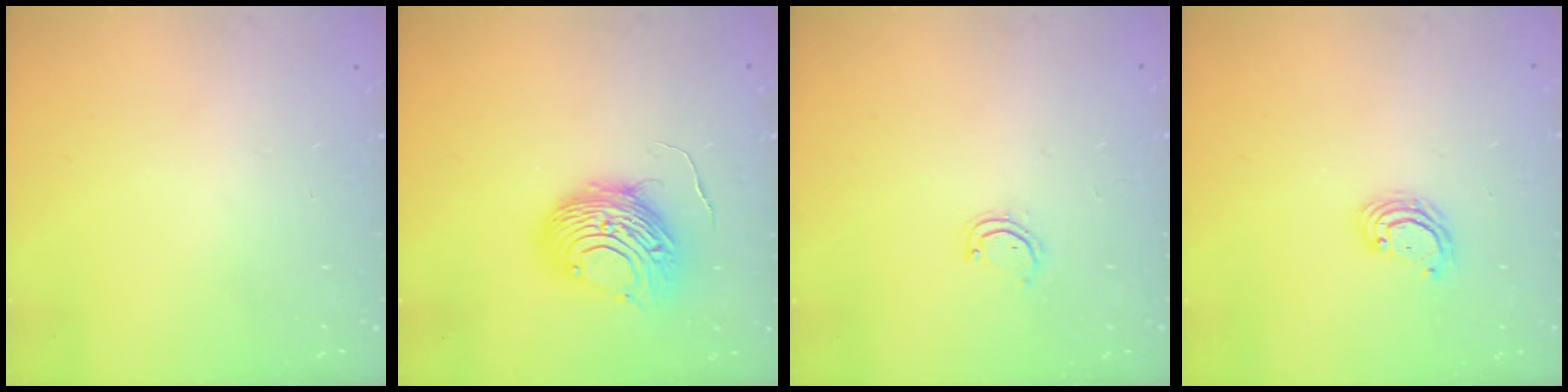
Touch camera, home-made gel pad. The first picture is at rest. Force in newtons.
{"total": 11.0, "press": 11.0, "slide": 1.0}
{"total": 3.4, "press": 3.4, "slide": 0.2}
{"total": 3.6, "press": 3.6, "slide": 0.3}